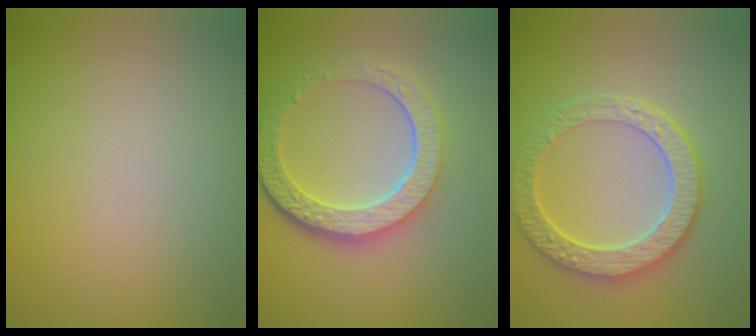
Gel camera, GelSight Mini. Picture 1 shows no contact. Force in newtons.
{"total": 6.3, "press": 4.6, "slide": 4.2}
{"total": 5.0, "press": 4.4, "slide": 2.4}